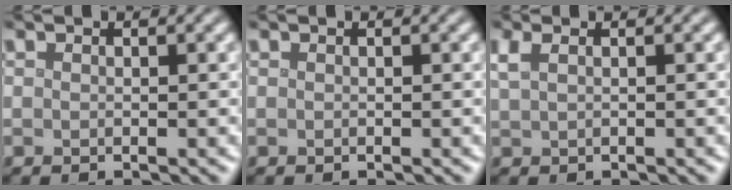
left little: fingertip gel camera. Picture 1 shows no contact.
{"total": 0.0}
{"total": 1.8, "force": [1.0, 0.7, 1.4], "torque": [-0.029, 0.004, 0.020]}